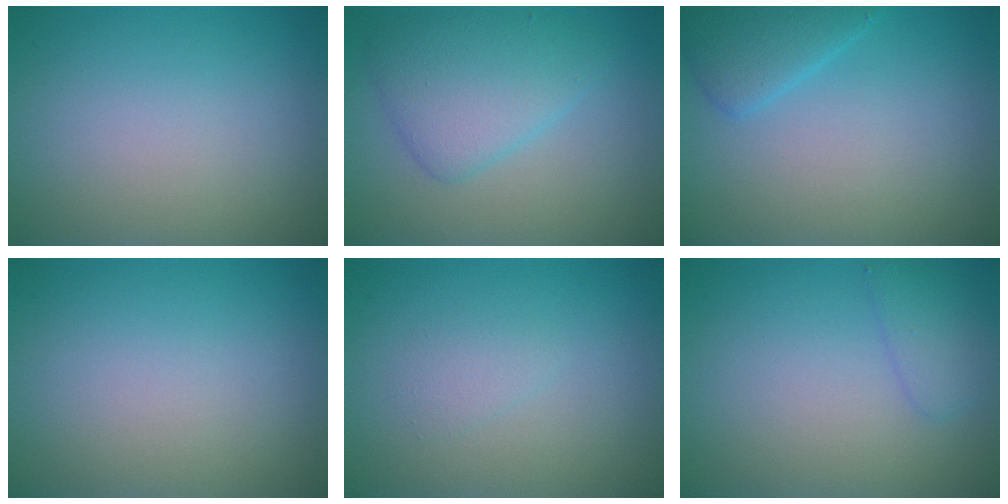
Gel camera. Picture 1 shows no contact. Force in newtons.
{"total": 4.5, "press": 4.5, "slide": 0.1}
{"total": 2.8, "press": 2.8, "slide": 0.2}
{"total": 0.0}
{"total": 1.1, "press": 1.1, "slide": 0.1}
{"total": 1.7, "press": 1.7, "slide": 0.1}